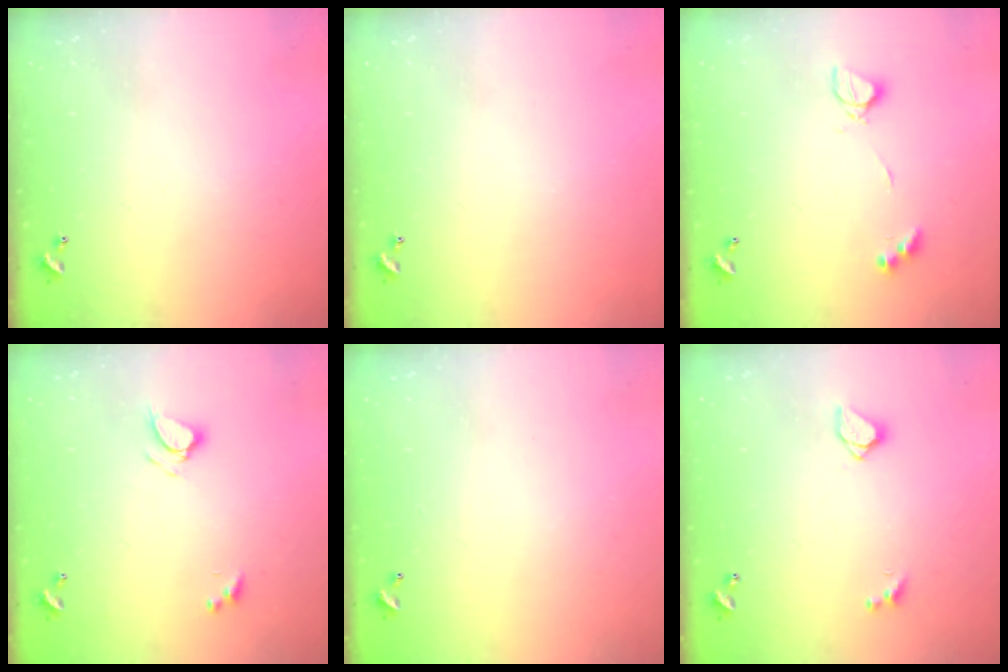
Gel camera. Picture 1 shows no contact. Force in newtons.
{"total": 0.0}
{"total": 4.4, "press": 4.3, "slide": 0.8}
{"total": 4.6, "press": 4.6, "slide": 0.6}
{"total": 2.8, "press": 2.8, "slide": 0.1}
{"total": 1.5, "press": 1.5, "slide": 0.3}